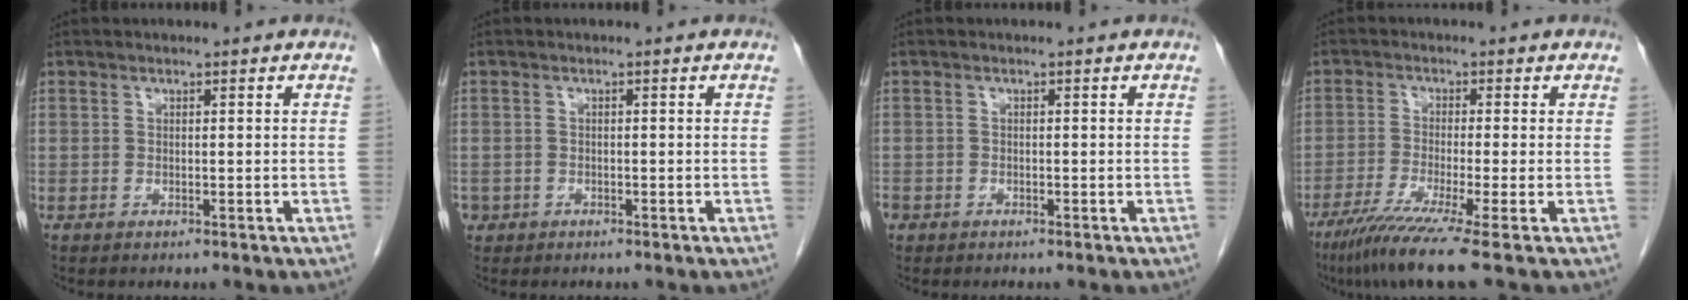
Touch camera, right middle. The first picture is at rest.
{"total": 1.8, "force": [-0.9, 1.5, 0.2], "torque": [-0.004, 0.004, -0.015]}
{"total": 2.1, "force": [-1.3, 1.5, 0.6], "torque": [-0.017, 0.000, -0.025]}
{"total": 8.6, "force": [-5.9, -1.6, 6.1], "torque": [-0.100, -0.030, -0.103]}